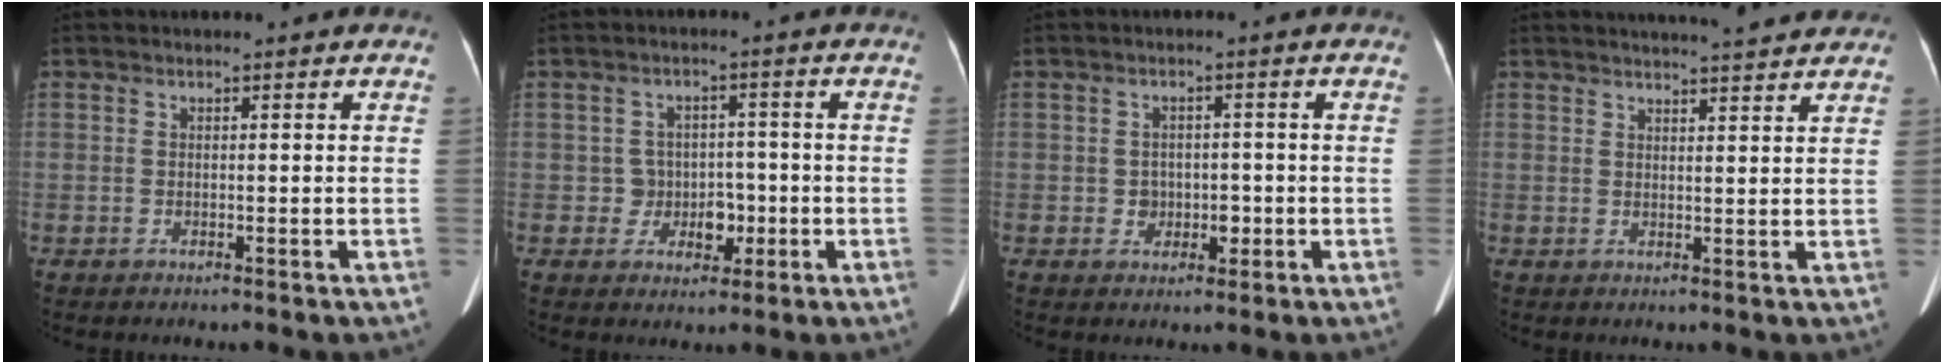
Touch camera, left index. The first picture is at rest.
{"total": 4.3, "force": [-1.0, 4.0, 1.4], "torque": [-0.012, 0.012, -0.010]}
{"total": 3.0, "force": [-0.7, 2.5, 1.4], "torque": [-0.020, 0.009, -0.003]}
{"total": 9.3, "force": [8.5, 0.6, 3.6], "torque": [-0.050, 0.014, 0.098]}